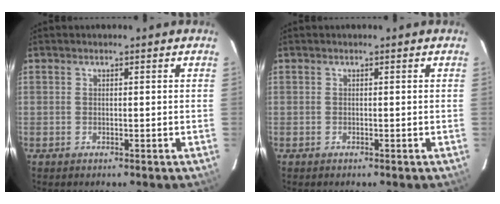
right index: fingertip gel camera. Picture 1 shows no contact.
{"total": 0.0}